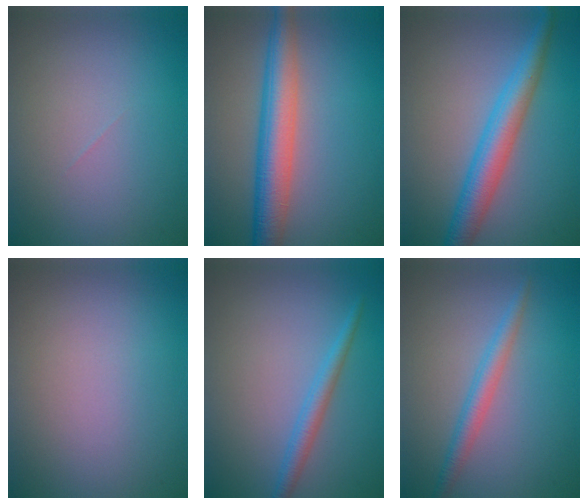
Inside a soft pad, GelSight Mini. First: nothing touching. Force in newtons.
{"total": 5.8, "press": 5.8, "slide": 0.1}
{"total": 4.8, "press": 4.8, "slide": 0.0}
{"total": 0.0}
{"total": 2.0, "press": 2.0, "slide": 0.1}
{"total": 2.3, "press": 2.3, "slide": 0.1}